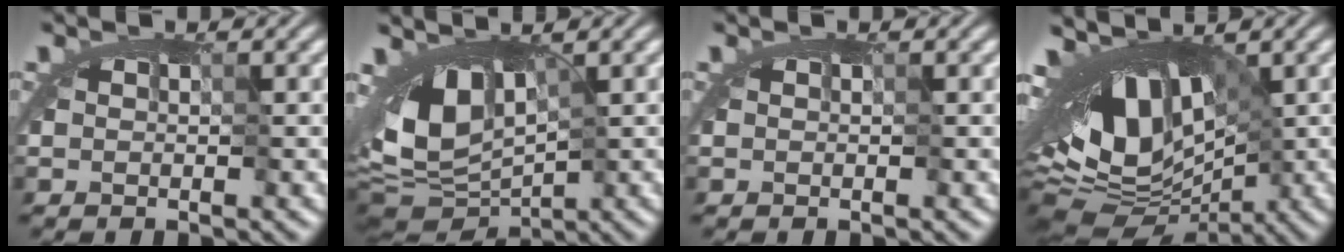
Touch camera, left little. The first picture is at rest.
{"total": 6.2, "force": [0.1, 3.6, 5.1], "torque": [-0.102, -0.006, 0.001]}
{"total": 0.0}
{"total": 11.0, "force": [-1.9, 6.0, 9.0], "torque": [-0.132, -0.005, -0.032]}